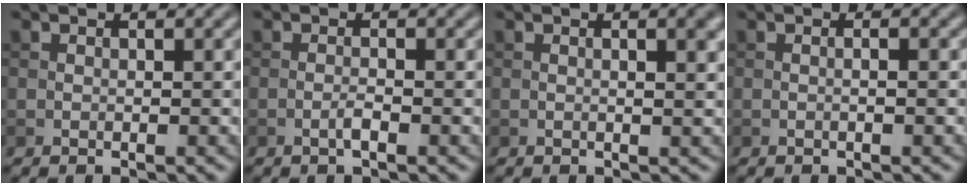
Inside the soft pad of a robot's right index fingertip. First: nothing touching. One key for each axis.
{"total": 1.1, "fx": -0.6, "fy": 0.1, "fz": 0.9, "tx": -0.017, "ty": 0.002, "tz": -0.012}
{"total": 2.5, "fx": 0.5, "fy": 0.8, "fz": 2.3, "tx": -0.020, "ty": 0.006, "tz": 0.002}
{"total": 1.0, "fx": 0.0, "fy": 0.3, "fz": 1.0, "tx": -0.009, "ty": -0.007, "tz": -0.003}